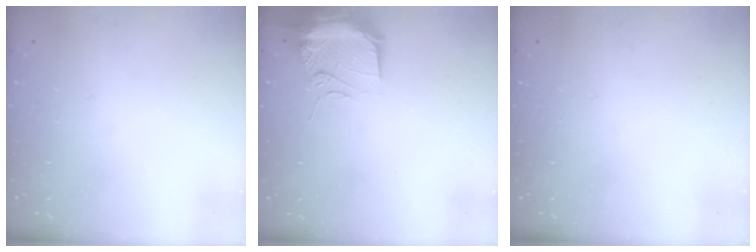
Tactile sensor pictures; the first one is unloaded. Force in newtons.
{"total": 14.7, "press": 10.7, "slide": 10.1}
{"total": 0.0}